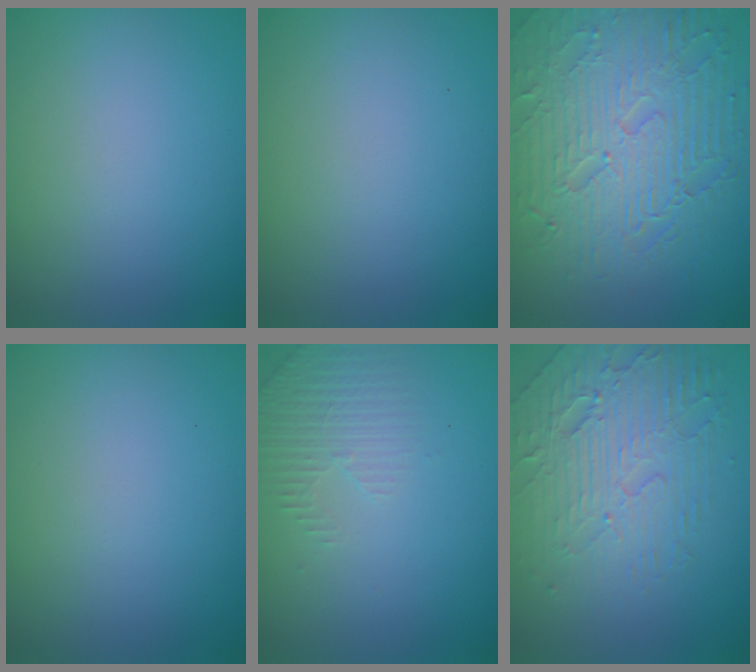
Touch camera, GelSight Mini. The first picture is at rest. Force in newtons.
{"total": 0.0}
{"total": 8.8, "press": 6.3, "slide": 6.1}
{"total": 0.0}
{"total": 2.3, "press": 2.2, "slide": 0.6}
{"total": 5.2, "press": 4.2, "slide": 3.0}